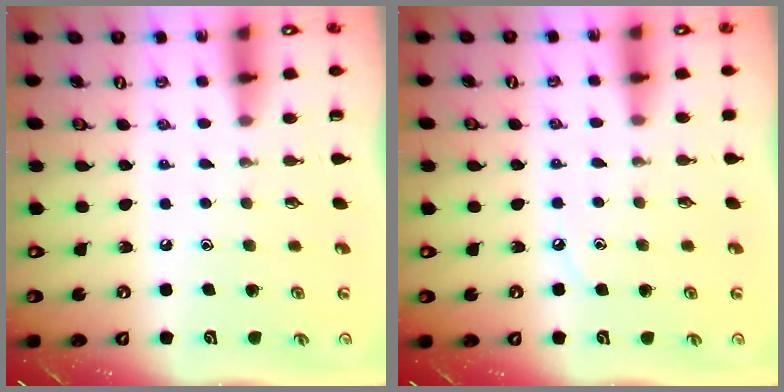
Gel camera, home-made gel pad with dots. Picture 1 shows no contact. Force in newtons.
{"total": 3.2, "press": 3.1, "slide": 0.5}